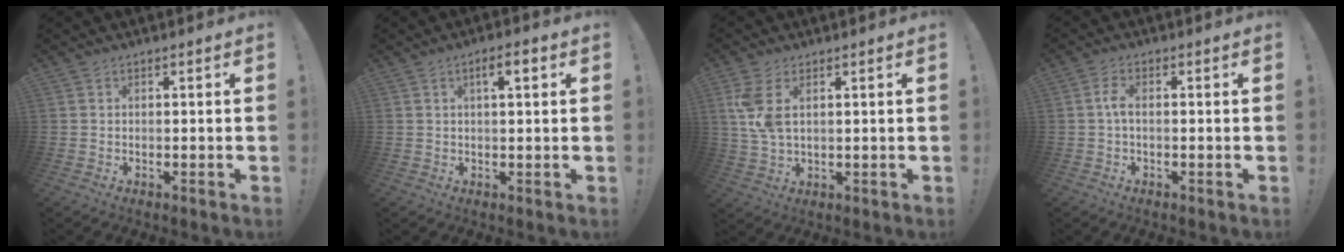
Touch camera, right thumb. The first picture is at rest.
{"total": 4.0, "force": [1.4, 1.1, 3.6], "torque": [-0.051, -0.002, 0.016]}
{"total": 7.7, "force": [2.7, 4.0, 6.0], "torque": [-0.121, -0.011, 0.047]}
{"total": 3.6, "force": [-0.2, 1.5, 3.3], "torque": [-0.067, 0.005, -0.005]}